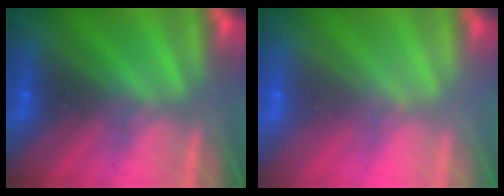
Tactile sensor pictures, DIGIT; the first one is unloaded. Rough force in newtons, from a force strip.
{"total": 1.9}